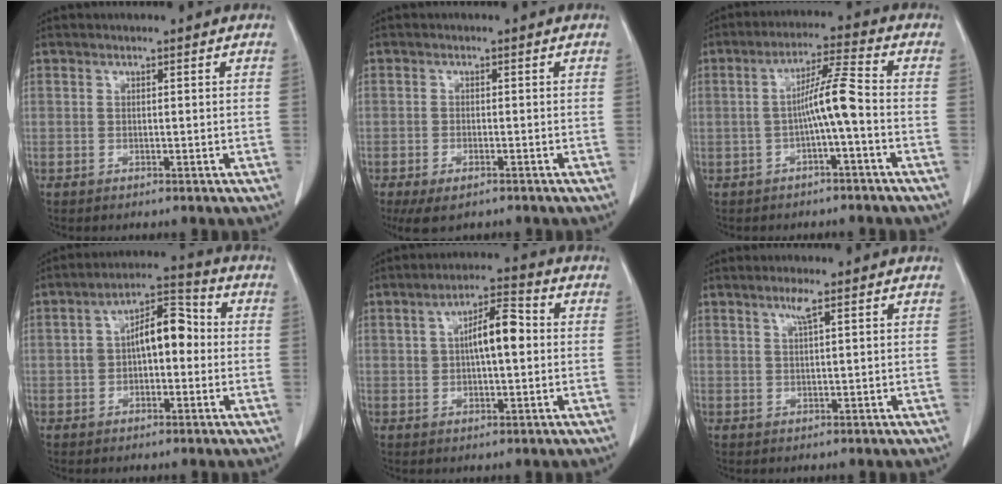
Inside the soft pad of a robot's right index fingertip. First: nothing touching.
{"total": 4.4, "force": [-2.9, 1.7, 2.8], "torque": [-0.051, -0.008, -0.045]}
{"total": 6.4, "force": [-1.3, -0.4, 6.3], "torque": [-0.112, 0.018, -0.022]}
{"total": 8.9, "force": [0.1, 4.1, 7.9], "torque": [-0.138, 0.044, -0.001]}
{"total": 7.6, "force": [0.9, 2.4, 7.2], "torque": [-0.122, 0.022, 0.014]}
{"total": 2.2, "force": [1.3, -0.2, 1.8], "torque": [-0.038, 0.004, 0.025]}